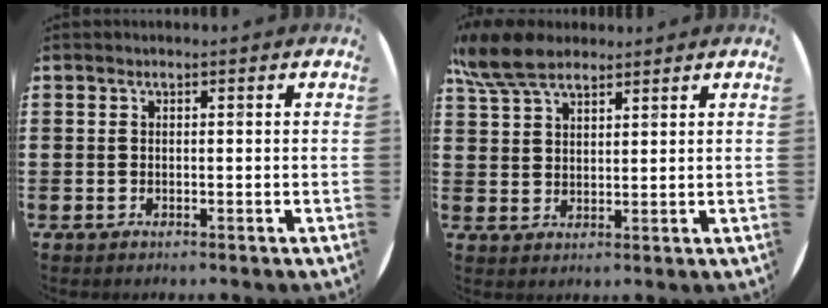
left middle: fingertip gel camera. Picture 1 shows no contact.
{"total": 7.1, "force": [5.9, 2.5, 3.1], "torque": [-0.078, -0.008, 0.113]}